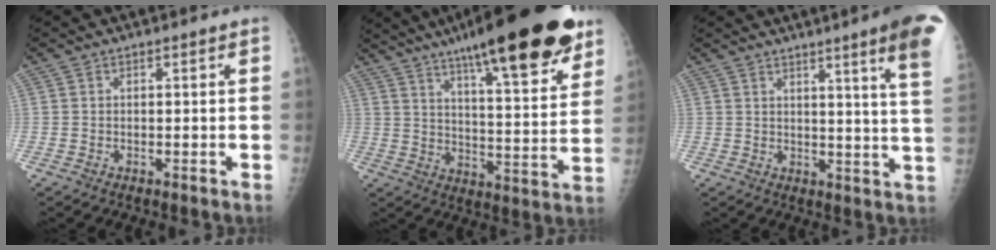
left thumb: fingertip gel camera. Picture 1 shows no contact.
{"total": 26.0, "force": [17.5, 5.4, 18.5], "torque": [-0.251, -0.054, 0.259]}
{"total": 13.2, "force": [8.0, -0.3, 10.5], "torque": [-0.127, -0.044, 0.082]}